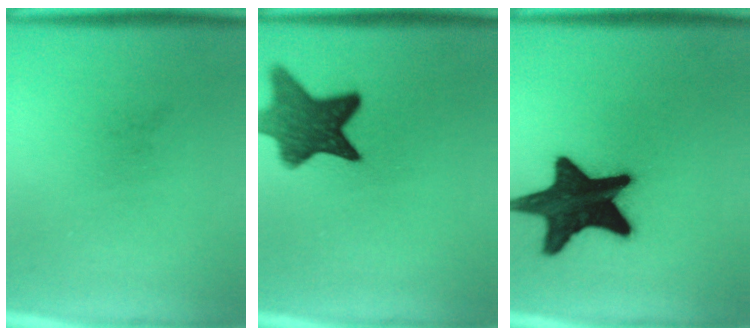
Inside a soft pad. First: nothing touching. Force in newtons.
{"total": 10.5}
{"total": 18.6}